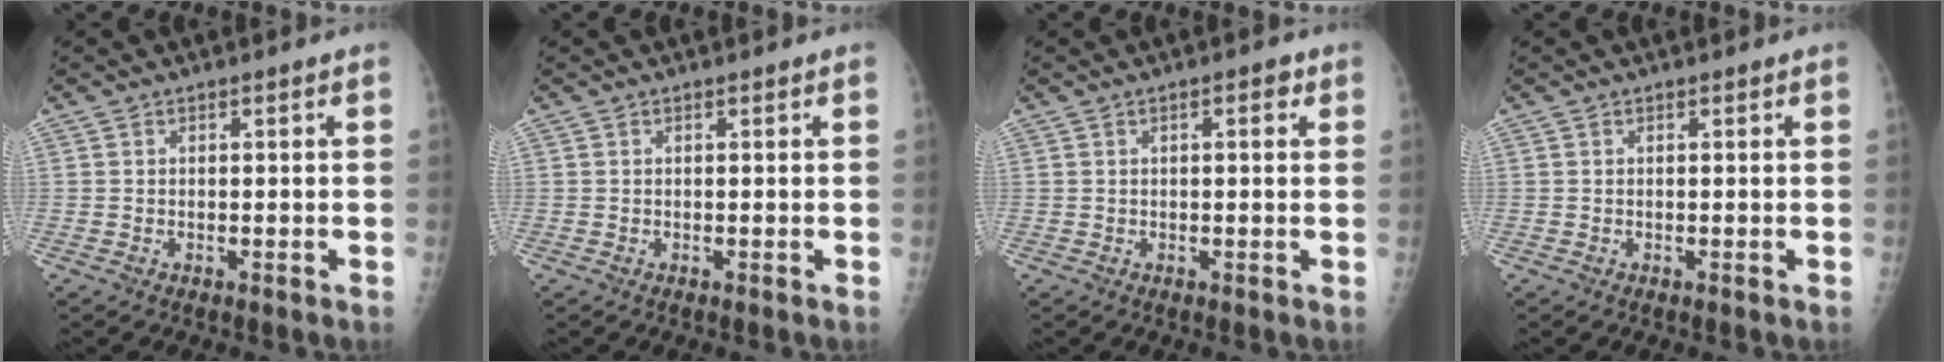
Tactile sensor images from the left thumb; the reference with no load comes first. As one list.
[{"total": 0.0}, {"total": 2.1, "force": [0.8, 0.8, 1.8], "torque": [-0.022, 0.001, 0.008]}, {"total": 0.0}]